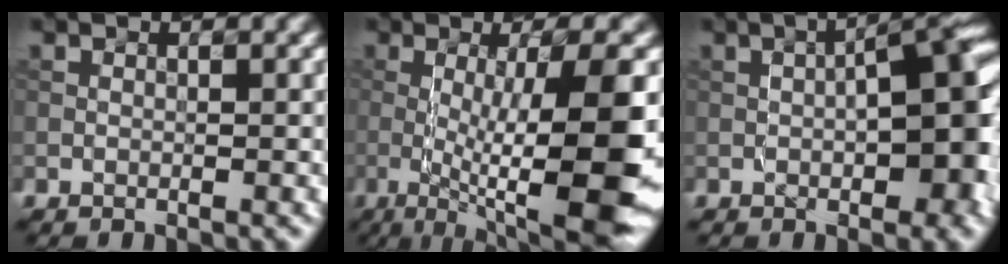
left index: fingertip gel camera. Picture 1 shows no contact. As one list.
[{"total": 13.3, "force": [-2.1, 2.8, 12.8], "torque": [-0.182, 0.002, -0.024]}, {"total": 9.2, "force": [-0.3, 3.3, 8.6], "torque": [-0.100, 0.016, -0.005]}]